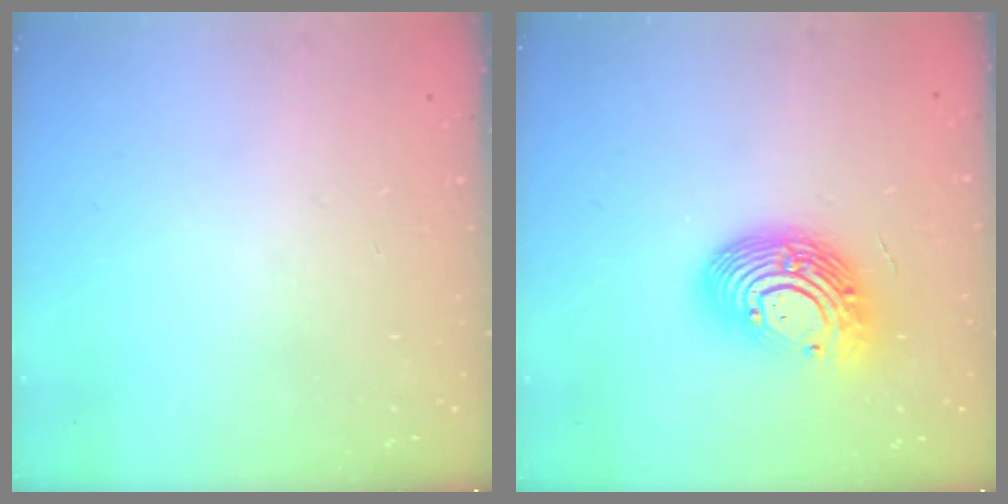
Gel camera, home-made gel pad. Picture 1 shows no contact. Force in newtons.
{"total": 15.1, "press": 15.1, "slide": 1.4}